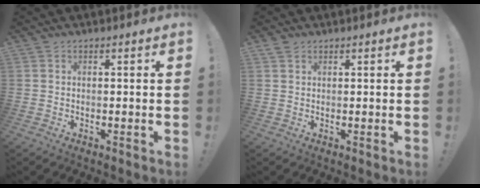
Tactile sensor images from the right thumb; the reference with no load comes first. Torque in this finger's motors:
{"motor_torque": [-0.19, 0.07, -0.18, 0.11, 0.00]}